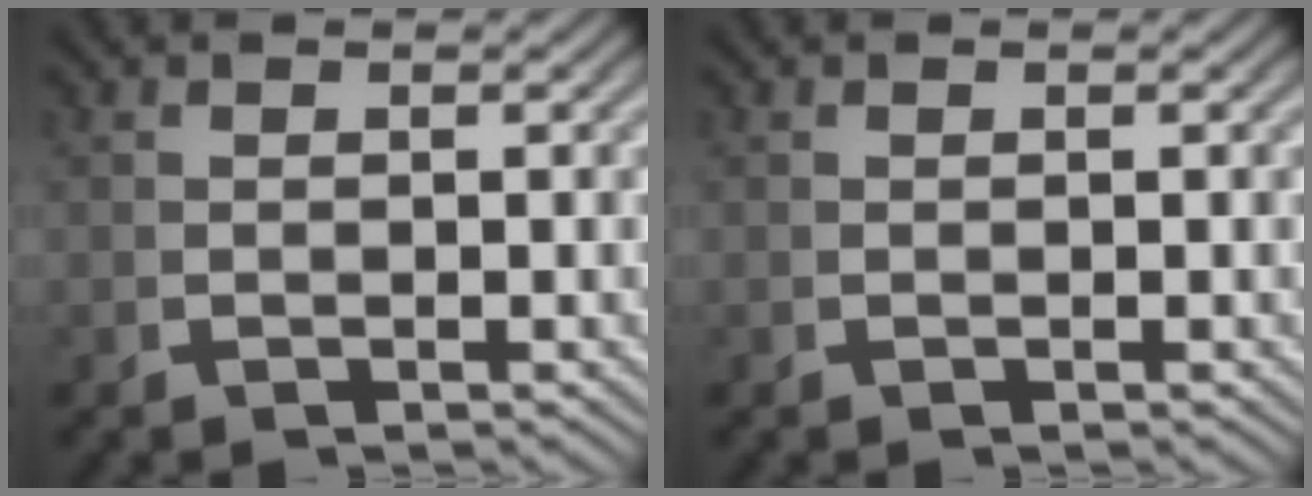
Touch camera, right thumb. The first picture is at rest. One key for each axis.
{"total": 0.0}